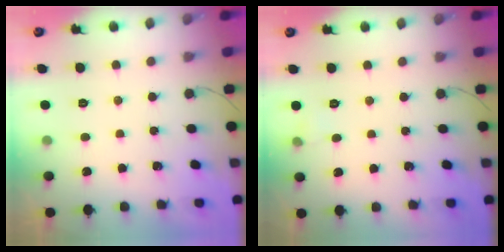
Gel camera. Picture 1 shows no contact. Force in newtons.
{"total": 3.4, "press": 3.1, "slide": 1.3}